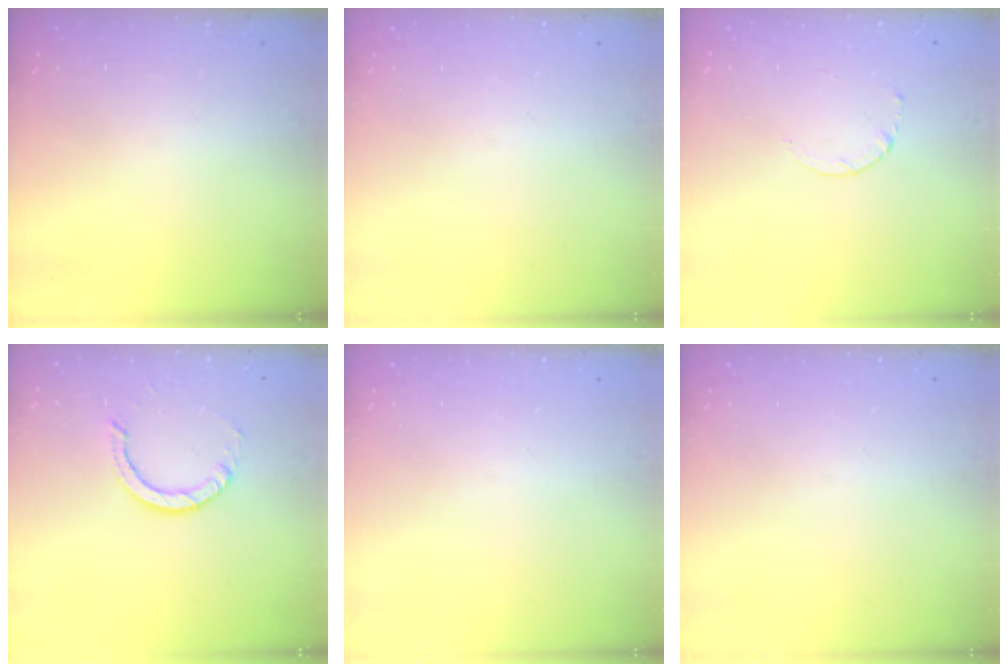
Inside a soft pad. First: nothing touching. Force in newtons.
{"total": 0.0}
{"total": 2.6, "press": 2.6, "slide": 0.3}
{"total": 7.0, "press": 6.9, "slide": 0.9}
{"total": 0.0}
{"total": 0.0}